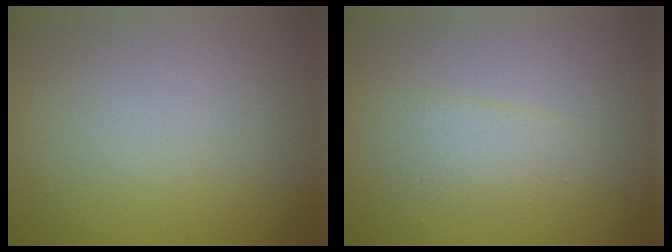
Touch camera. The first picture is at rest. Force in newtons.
{"total": 1.8, "press": 1.8, "slide": 0.1}